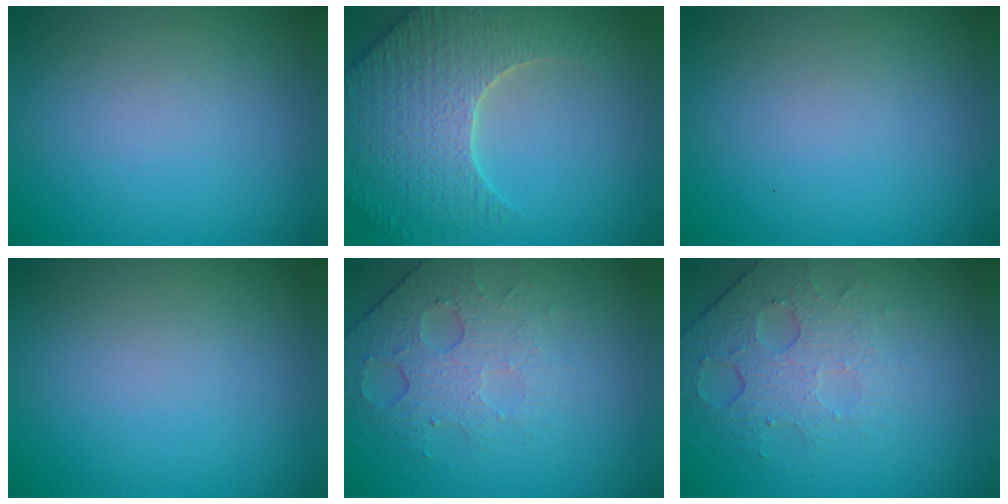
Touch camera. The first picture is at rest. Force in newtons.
{"total": 5.9, "press": 5.6, "slide": 1.7}
{"total": 0.0}
{"total": 0.0}
{"total": 4.9, "press": 3.2, "slide": 3.7}
{"total": 4.9, "press": 3.2, "slide": 3.7}